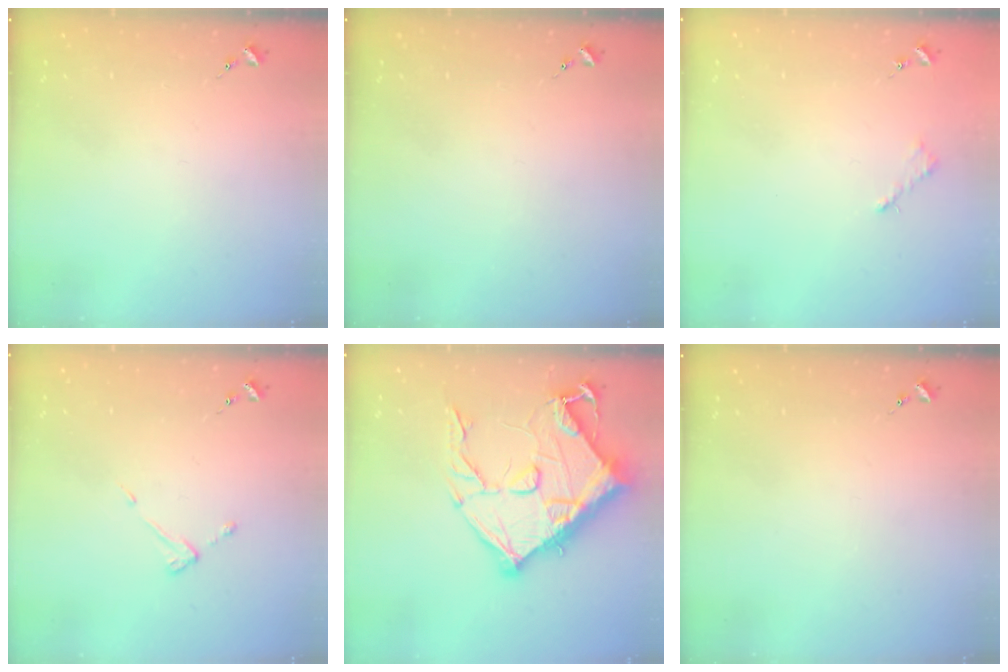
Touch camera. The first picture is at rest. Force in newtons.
{"total": 0.0}
{"total": 2.6, "press": 2.5, "slide": 0.3}
{"total": 3.8, "press": 3.8, "slide": 0.4}
{"total": 22.3, "press": 22.2, "slide": 1.4}
{"total": 0.0}